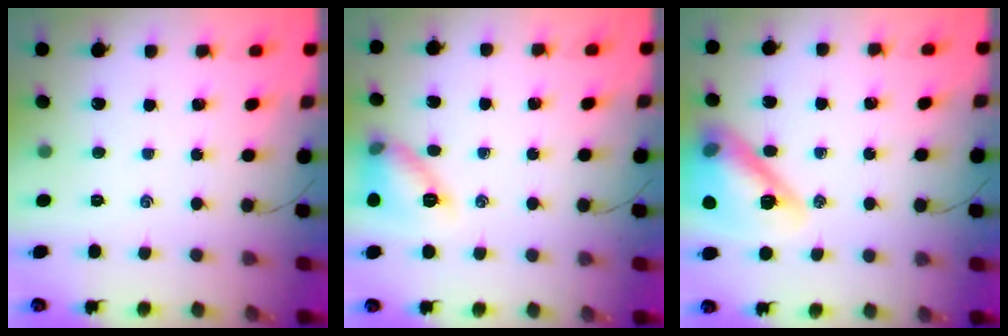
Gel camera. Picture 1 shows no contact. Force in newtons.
{"total": 11.5, "press": 11.5, "slide": 0.6}
{"total": 18.6, "press": 18.3, "slide": 3.4}